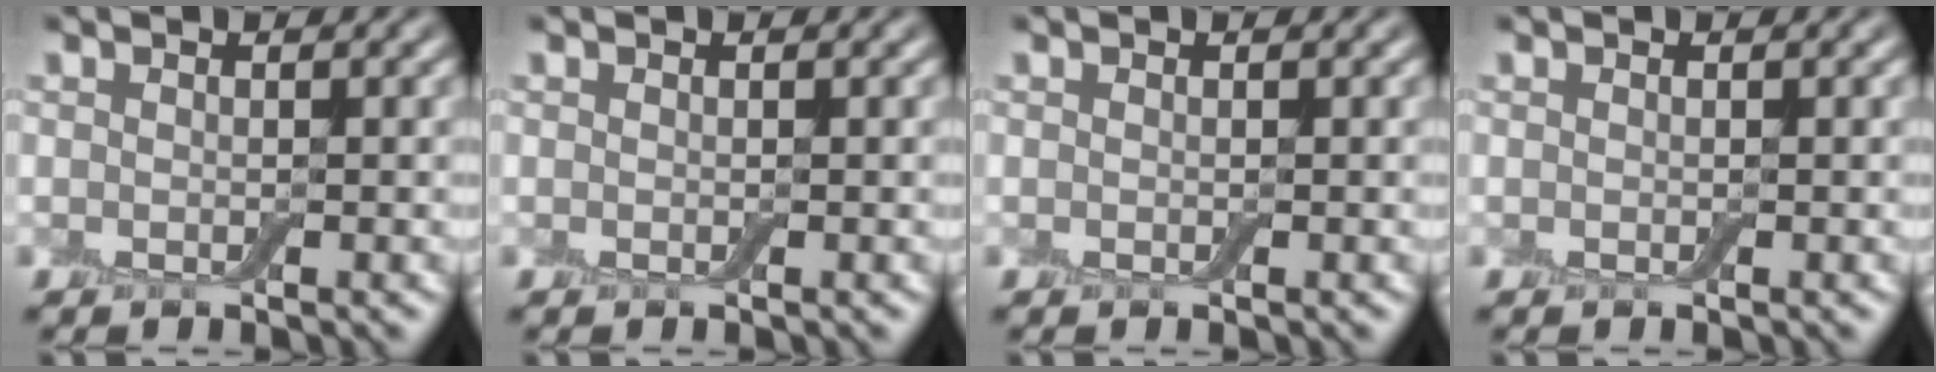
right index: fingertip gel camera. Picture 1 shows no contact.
{"total": 0.0}
{"total": 0.0}
{"total": 0.0}